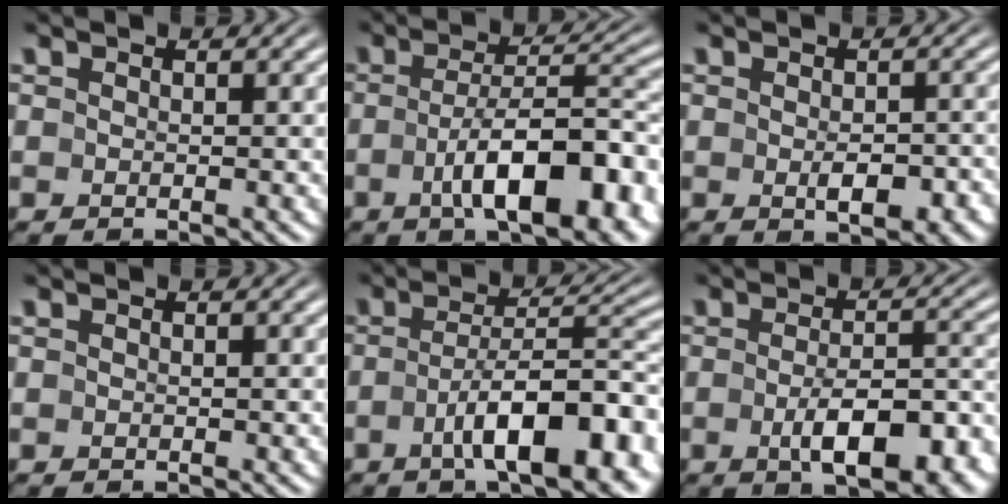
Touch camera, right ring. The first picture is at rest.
{"total": 8.6, "force": [-3.1, 3.0, 7.5], "torque": [-0.098, -0.014, -0.039]}
{"total": 2.8, "force": [-1.1, 1.2, 2.2], "torque": [-0.029, -0.013, -0.011]}
{"total": 0.0}
{"total": 7.9, "force": [-3.2, 2.2, 6.9], "torque": [-0.092, -0.010, -0.040]}
{"total": 6.7, "force": [-3.1, 2.3, 5.4], "torque": [-0.071, -0.018, -0.039]}